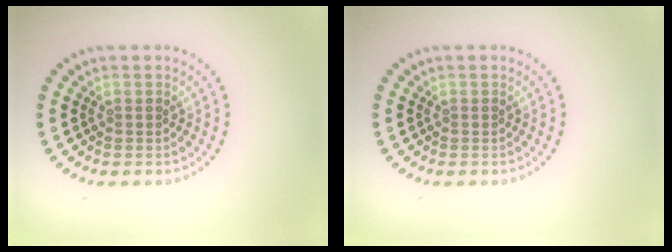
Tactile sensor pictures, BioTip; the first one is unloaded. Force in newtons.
{"total": 0.0}